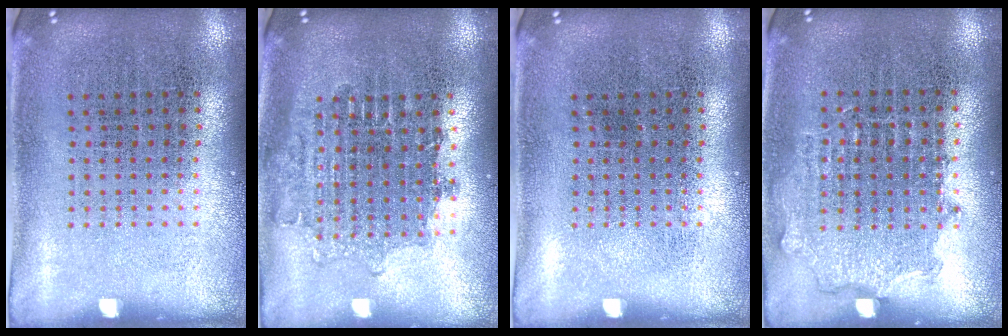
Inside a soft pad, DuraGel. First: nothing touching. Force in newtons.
{"total": 1.6, "press": 1.3, "slide": 0.9}
{"total": 0.0}
{"total": 0.8, "press": 0.8, "slide": 0.2}